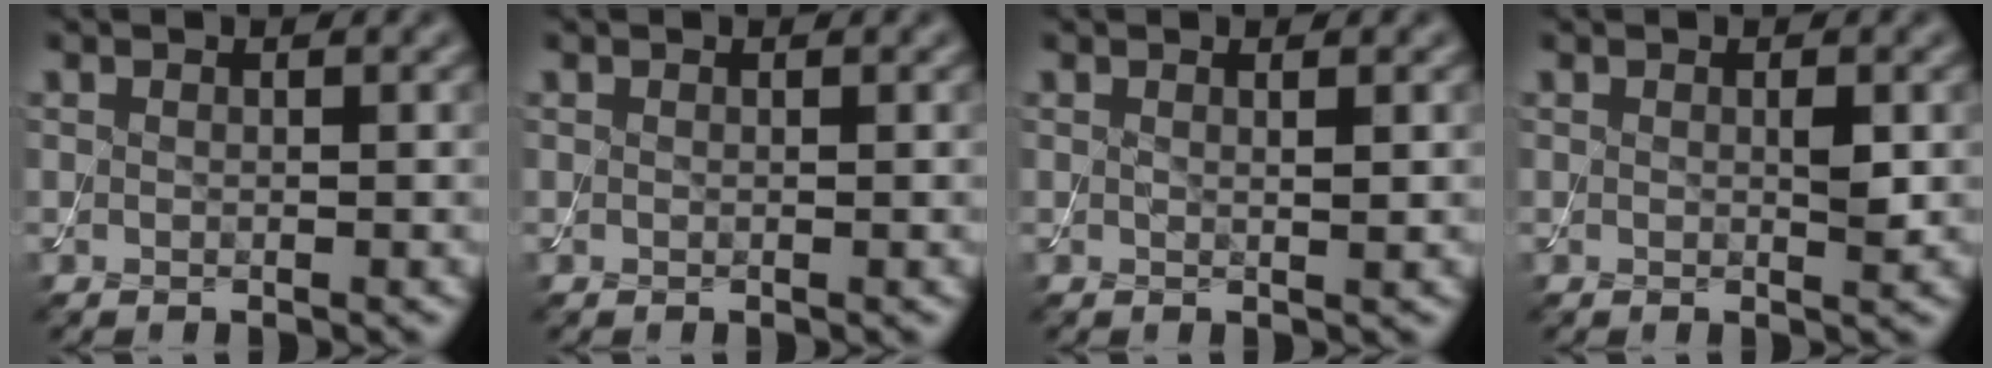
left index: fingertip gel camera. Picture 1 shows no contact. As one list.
[{"total": 0.0}, {"total": 1.0, "force": [0.3, 0.3, 0.9], "torque": [-0.011, 0.000, 0.003]}, {"total": 1.1, "force": [0.2, 0.2, 1.1], "torque": [-0.018, -0.002, 0.002]}]